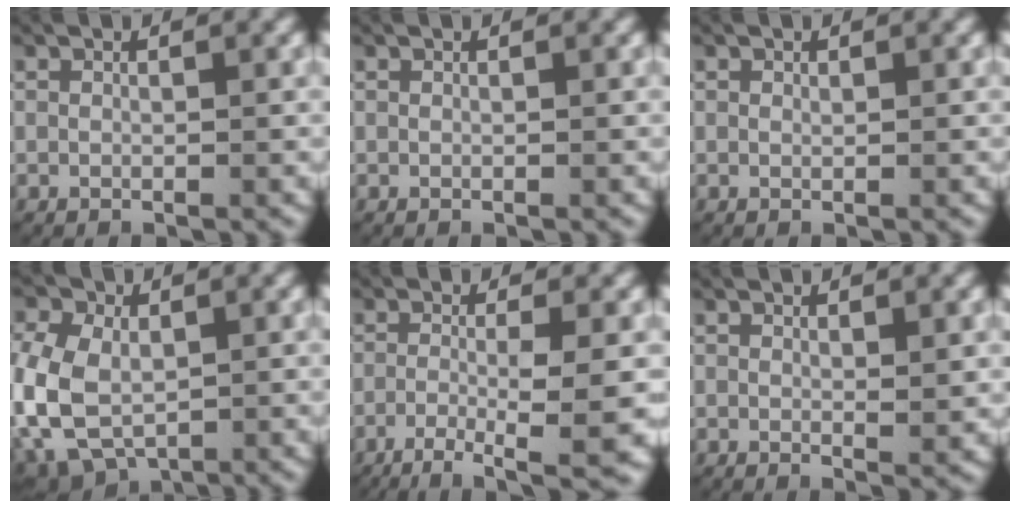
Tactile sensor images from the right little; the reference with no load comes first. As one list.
[{"total": 0.0}, {"total": 0.0}, {"total": 9.7, "force": [-2.1, 8.1, 4.9], "torque": [-0.148, -0.045, -0.018]}, {"total": 9.0, "force": [-6.9, 1.6, 5.5], "torque": [-0.089, -0.037, -0.091]}, {"total": 0.7, "force": [0.3, 0.1, 0.7], "torque": [-0.007, -0.009, 0.007]}]